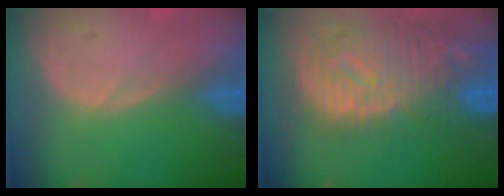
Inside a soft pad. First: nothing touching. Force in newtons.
{"total": 12.3, "press": 10.6, "slide": 6.1}